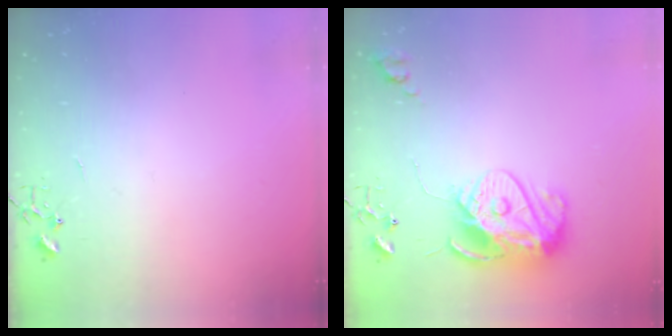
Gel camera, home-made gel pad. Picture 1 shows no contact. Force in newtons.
{"total": 13.9, "press": 13.8, "slide": 1.3}